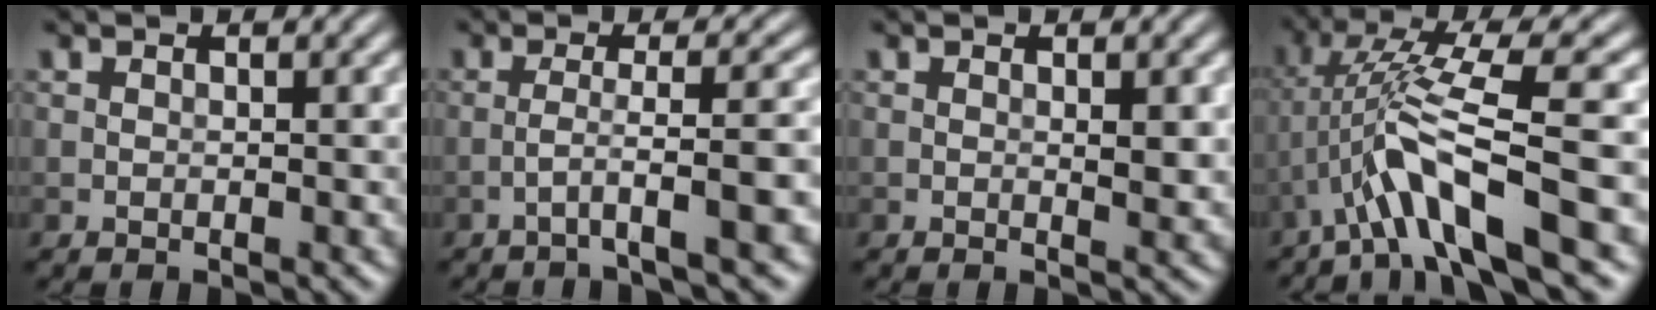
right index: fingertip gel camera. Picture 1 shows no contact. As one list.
[{"total": 4.1, "force": [-1.8, 0.2, 3.7], "torque": [-0.053, 0.015, -0.048]}, {"total": 1.6, "force": [0.2, 0.3, 1.6], "torque": [-0.023, -0.003, 0.002]}, {"total": 7.8, "force": [-2.6, 1.0, 7.3], "torque": [-0.138, 0.020, -0.047]}]